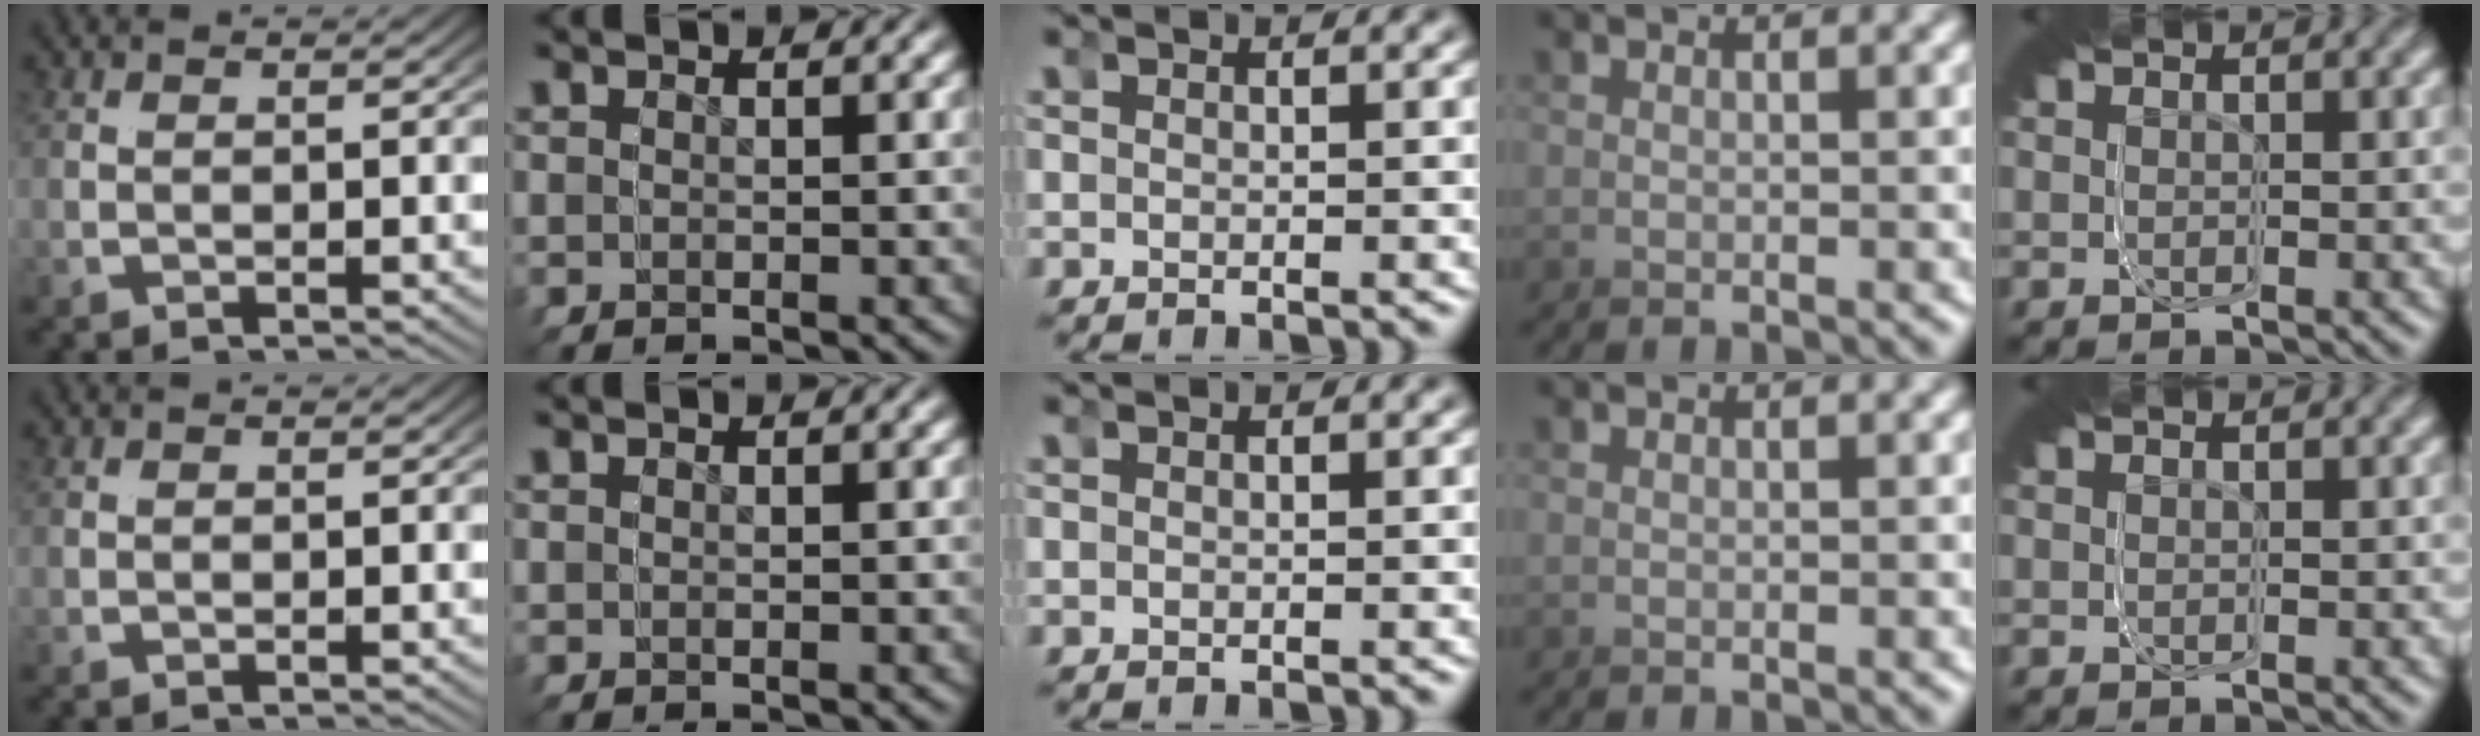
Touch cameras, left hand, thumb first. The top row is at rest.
{}